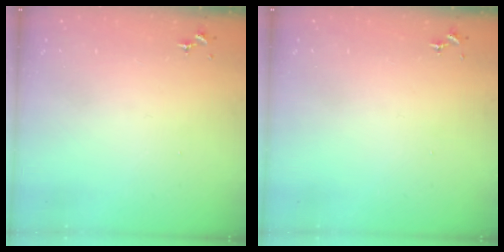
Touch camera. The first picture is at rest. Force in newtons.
{"total": 0.0}